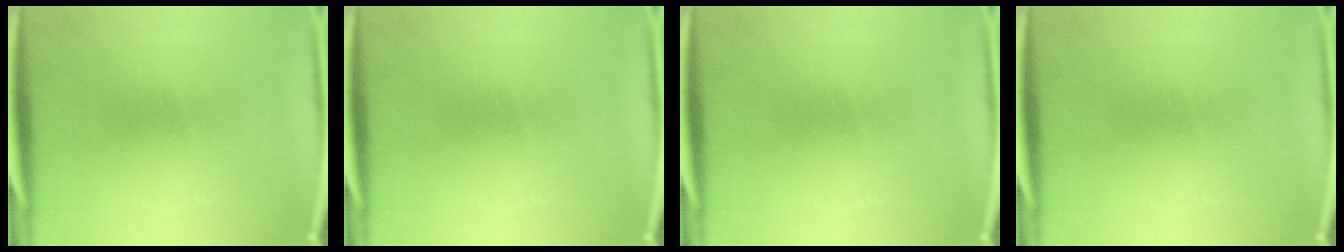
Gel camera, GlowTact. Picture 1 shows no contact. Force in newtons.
{"total": 0.0}
{"total": 0.0}
{"total": 0.0}